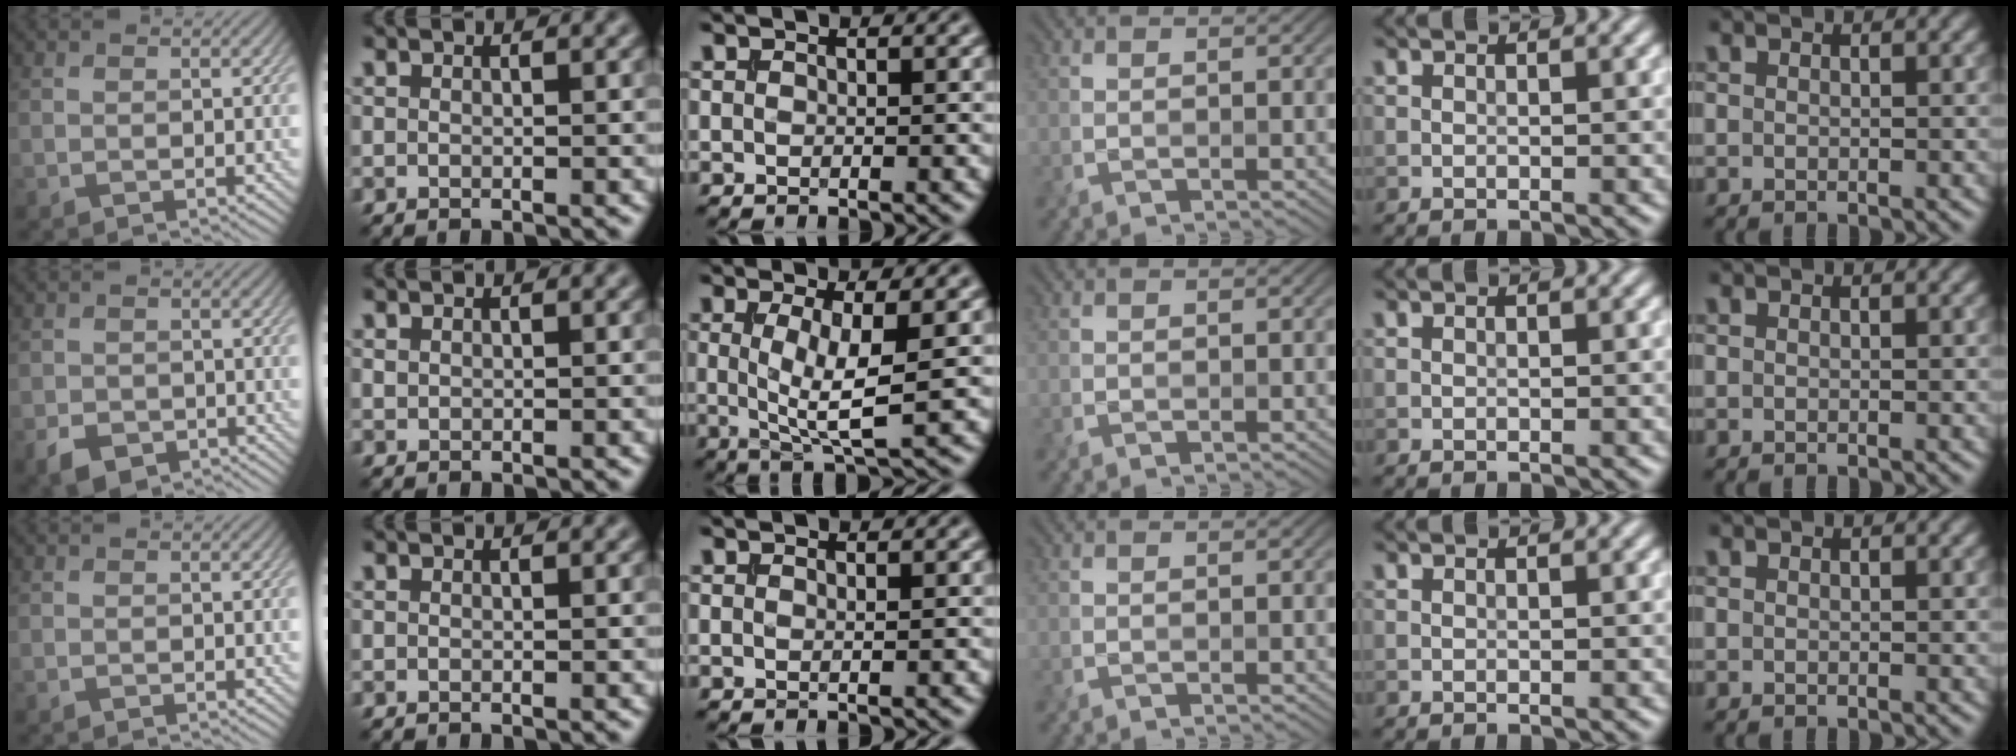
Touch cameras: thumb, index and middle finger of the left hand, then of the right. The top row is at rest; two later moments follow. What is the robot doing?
{"motion": "extract", "object": "file holder"}